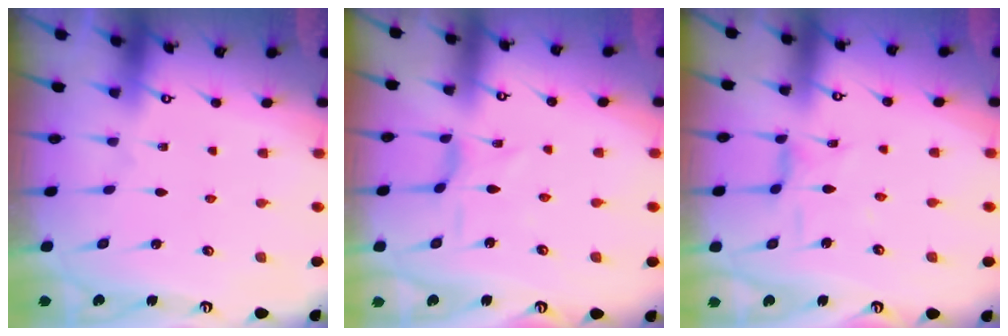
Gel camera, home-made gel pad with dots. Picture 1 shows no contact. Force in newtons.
{"total": 1.9, "press": 1.8, "slide": 0.5}
{"total": 4.7, "press": 4.7, "slide": 0.3}